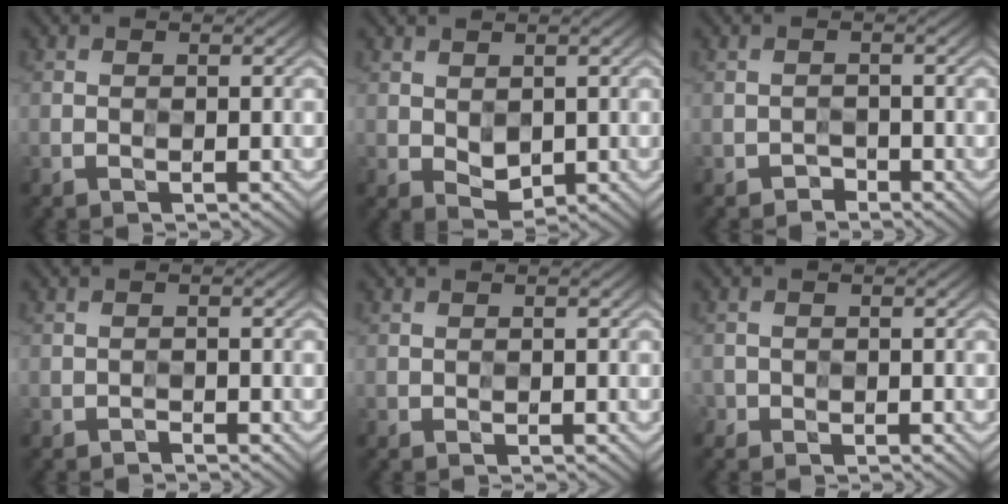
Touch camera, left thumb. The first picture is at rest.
{"total": 1.7, "force": [1.2, 1.1, 0.5], "torque": [-0.020, -0.002, 0.024]}
{"total": 1.1, "force": [-0.8, 0.2, -0.6], "torque": [0.011, 0.004, -0.016]}
{"total": 0.6, "force": [-0.5, 0.0, -0.2], "torque": [0.003, 0.001, -0.009]}
{"total": 0.0}
{"total": 1.2, "force": [-0.8, 0.9, 0.1], "torque": [-0.001, -0.006, -0.017]}